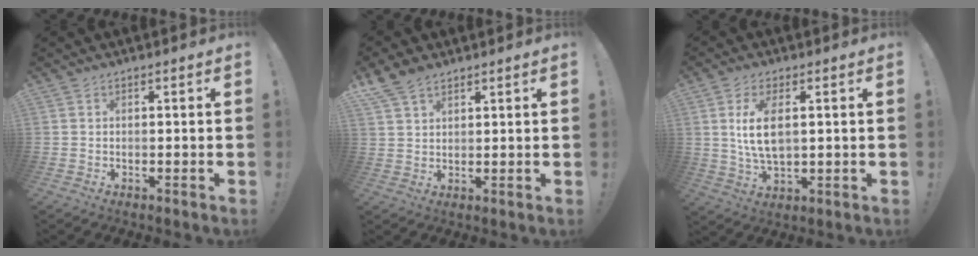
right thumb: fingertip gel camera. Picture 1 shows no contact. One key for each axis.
{"total": 6.5, "fx": 4.9, "fy": 3.2, "fz": 2.7, "tx": -0.048, "ty": -0.020, "tz": 0.096}
{"total": 9.1, "fx": 1.9, "fy": 4.2, "fz": 7.9, "tx": -0.145, "ty": -0.019, "tz": 0.029}